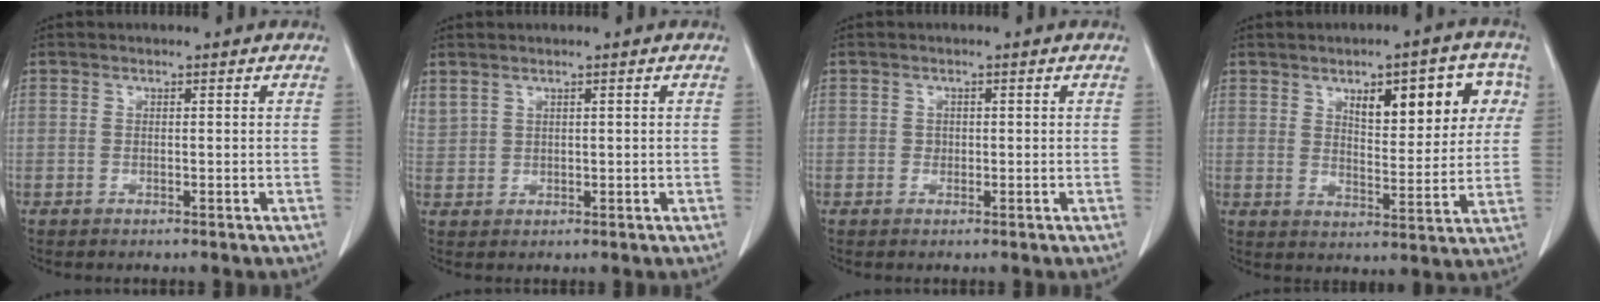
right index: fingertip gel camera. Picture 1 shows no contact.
{"total": 2.6, "force": [1.9, 1.4, 1.0], "torque": [-0.028, 0.015, 0.055]}
{"total": 0.8, "force": [0.0, 0.8, 0.2], "torque": [0.000, 0.003, 0.001]}
{"total": 12.1, "force": [5.0, 4.4, 10.1], "torque": [-0.128, 0.021, 0.073]}